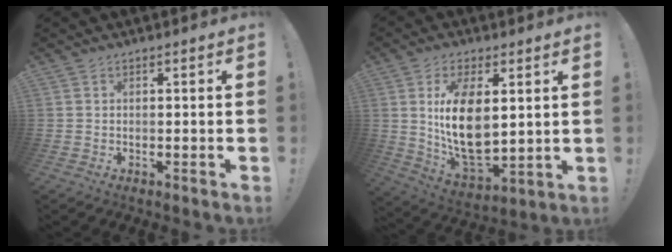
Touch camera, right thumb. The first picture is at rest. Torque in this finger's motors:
{"motor_torque": [-0.03, 1.04, 0.73, 0.74, 0.12]}